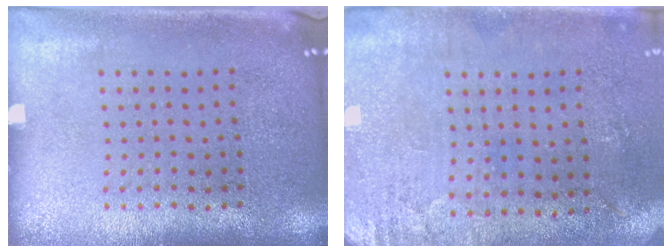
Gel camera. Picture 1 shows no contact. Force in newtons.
{"total": 2.8, "press": 2.4, "slide": 1.5}